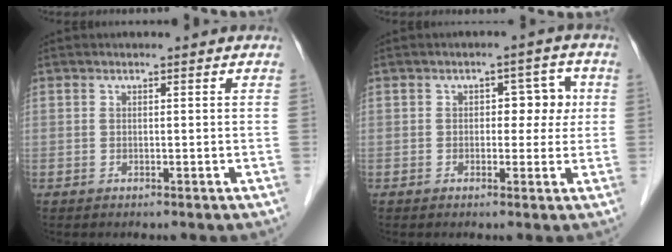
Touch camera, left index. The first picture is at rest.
{"total": 4.7, "force": [0.4, 2.8, 3.7], "torque": [-0.043, 0.027, 0.006]}